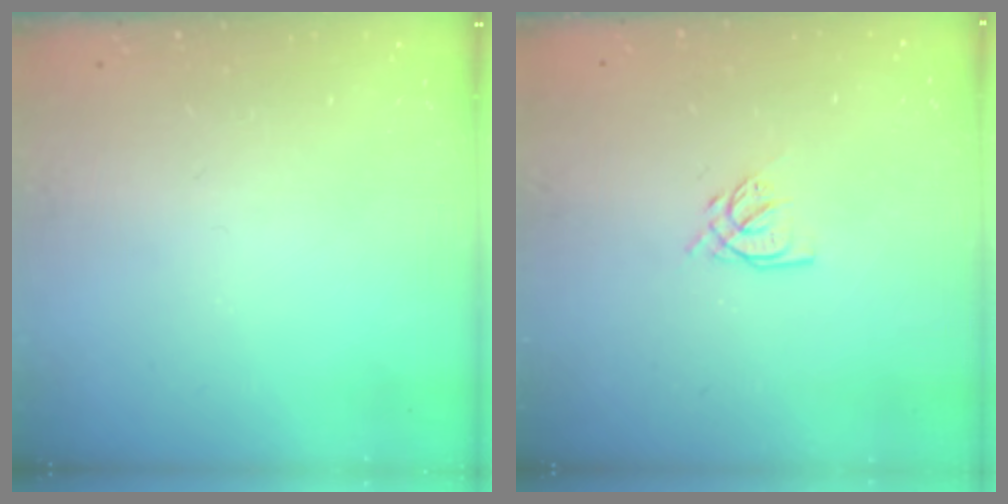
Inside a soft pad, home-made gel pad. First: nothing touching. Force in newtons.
{"total": 4.2, "press": 4.1, "slide": 0.4}